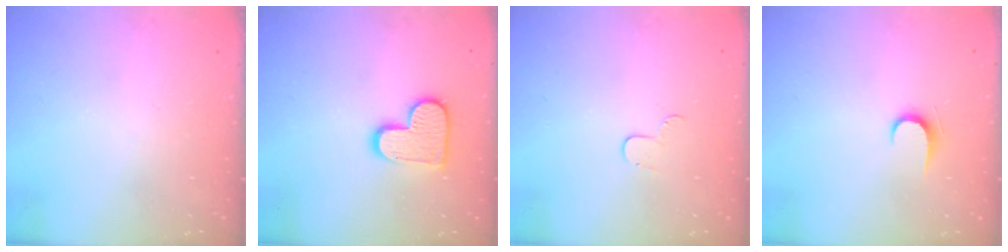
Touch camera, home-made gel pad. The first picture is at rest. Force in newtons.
{"total": 12.0, "press": 12.0, "slide": 0.7}
{"total": 4.2, "press": 4.2, "slide": 0.4}
{"total": 6.0, "press": 6.0, "slide": 0.7}